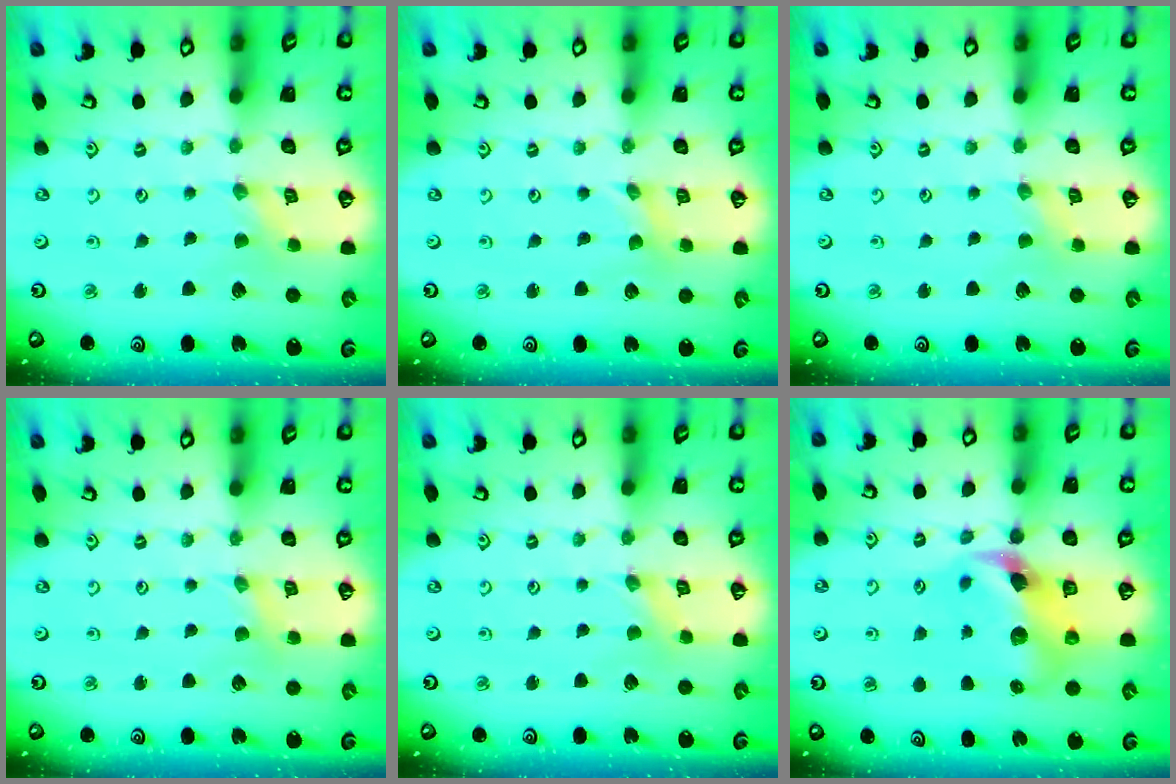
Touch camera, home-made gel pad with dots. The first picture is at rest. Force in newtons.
{"total": 0.0}
{"total": 1.5, "press": 1.5, "slide": 0.3}
{"total": 1.2, "press": 1.2, "slide": 0.3}
{"total": 0.0}
{"total": 11.5, "press": 11.4, "slide": 1.5}